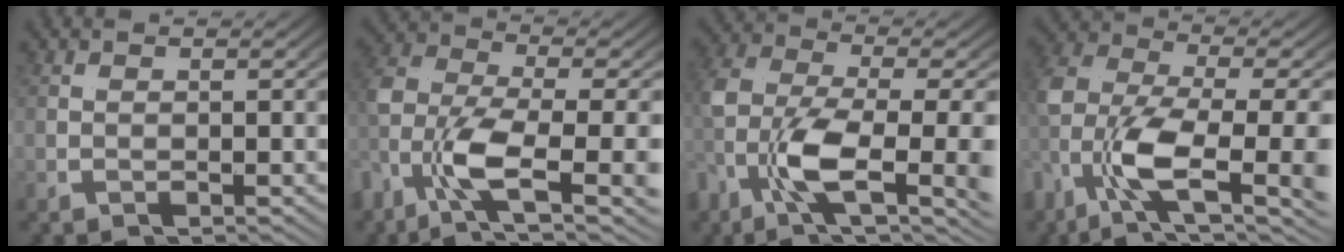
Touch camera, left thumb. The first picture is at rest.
{"total": 7.4, "force": [0.5, 3.5, 6.5], "torque": [-0.154, -0.001, 0.007]}
{"total": 8.3, "force": [0.1, 3.5, 7.5], "torque": [-0.185, -0.010, 0.004]}
{"total": 9.6, "force": [1.1, 4.8, 8.2], "torque": [-0.194, -0.009, 0.020]}